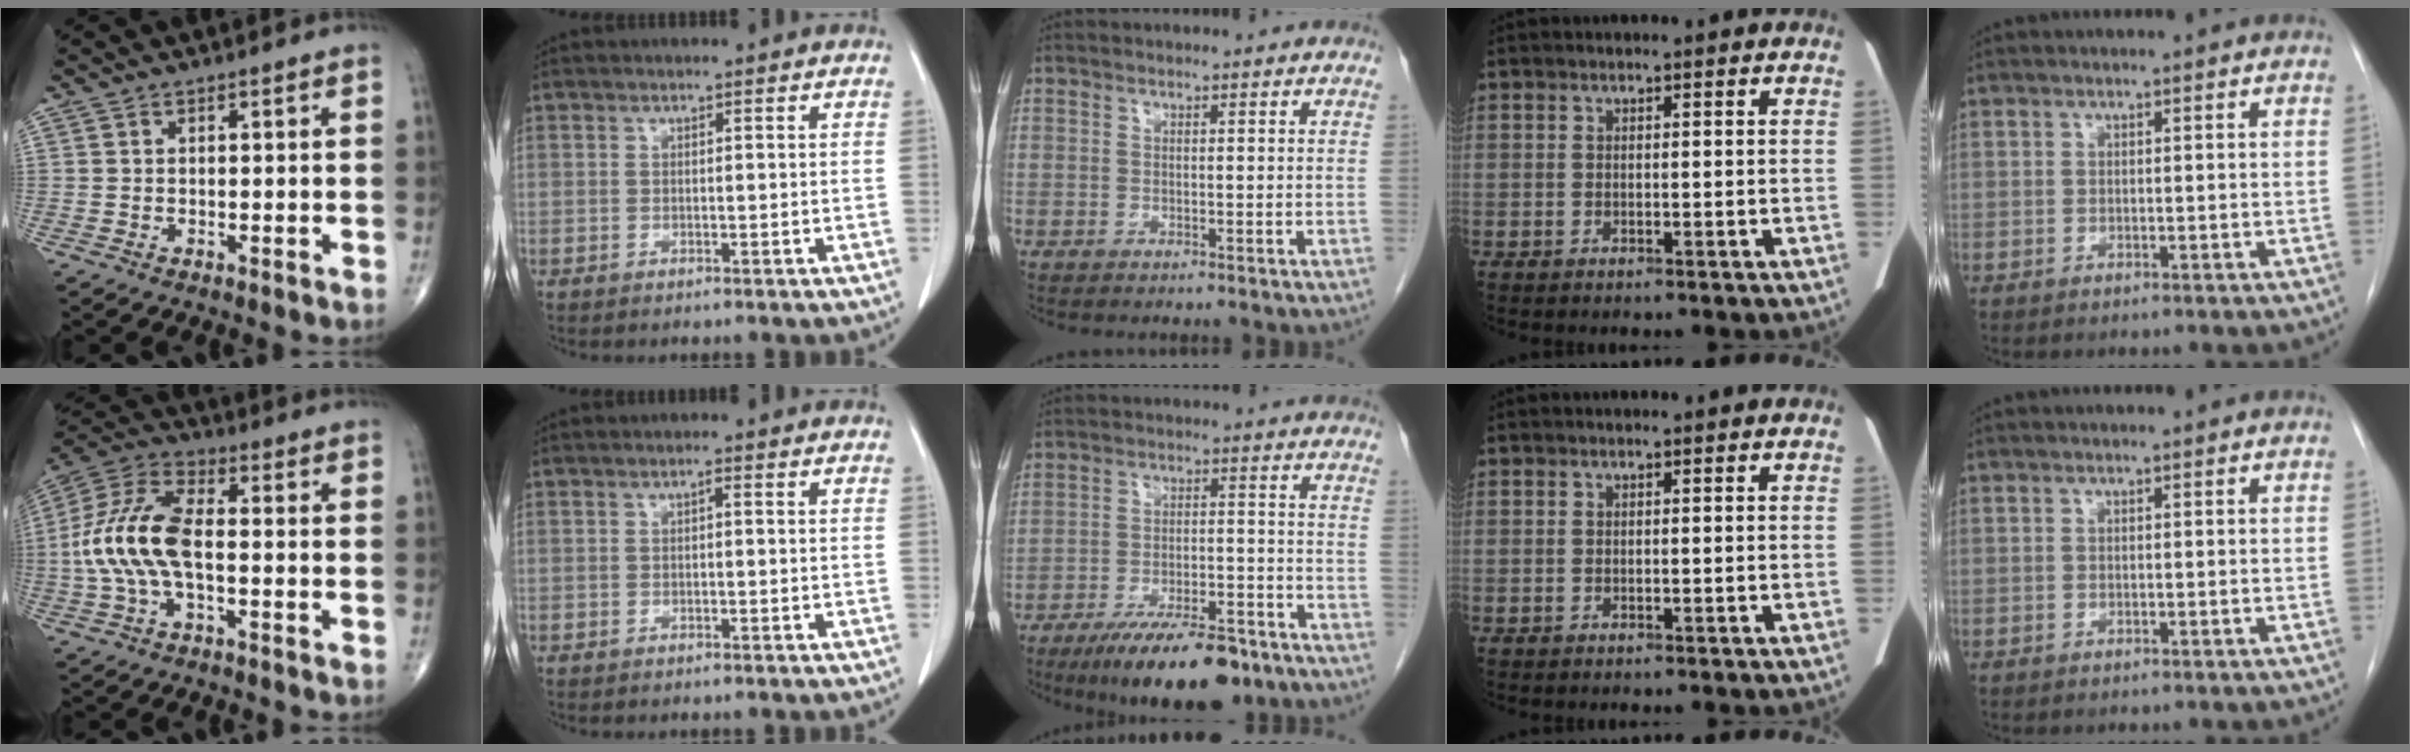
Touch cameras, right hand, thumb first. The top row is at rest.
{"thumb": {"total": 14.2, "force": [-1.5, 6.0, 12.8], "torque": [-0.291, 0.034, -0.032]}, "index": {"total": 0.6, "force": [0.0, 0.2, 0.6], "torque": [-0.010, 0.002, 0.001]}, "middle": {"total": 13.6, "force": [-10.0, 4.0, 8.3], "torque": [-0.122, -0.004, -0.161]}}